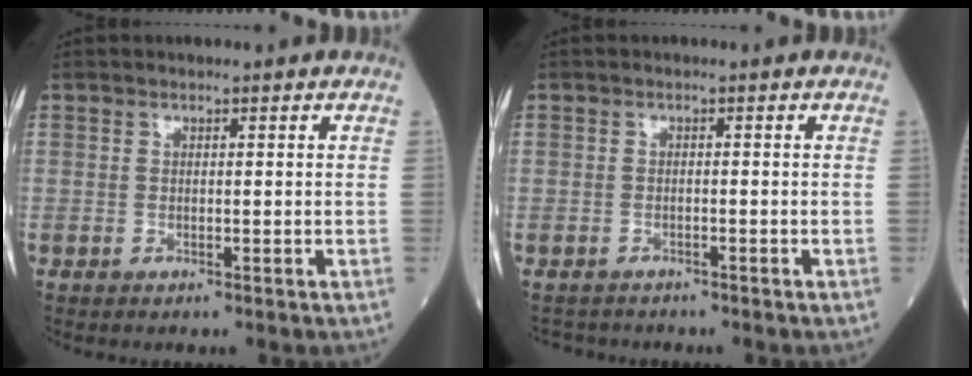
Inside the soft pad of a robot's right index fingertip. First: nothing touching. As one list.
[{"total": 2.1, "force": [-1.8, 1.0, -0.5], "torque": [0.000, -0.001, -0.031]}]